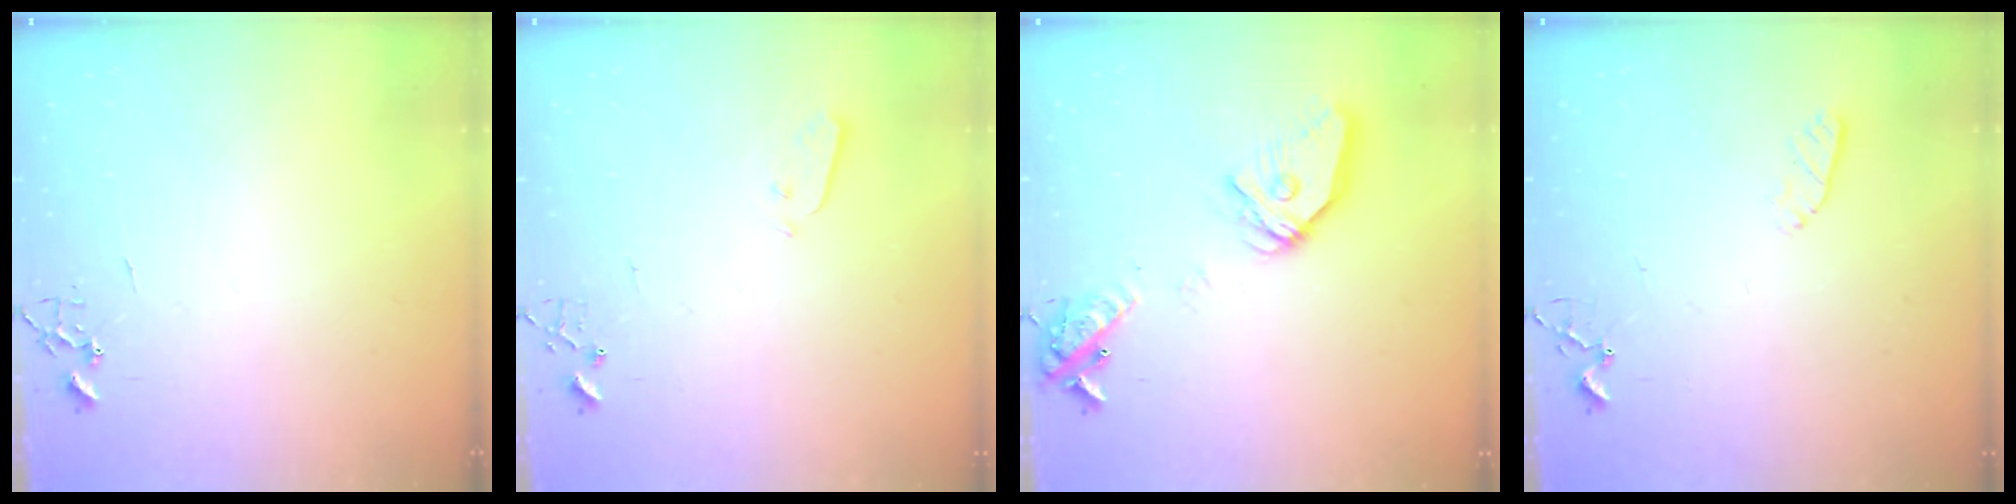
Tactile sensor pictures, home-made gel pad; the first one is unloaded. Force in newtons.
{"total": 3.0, "press": 2.9, "slide": 0.3}
{"total": 17.0, "press": 16.8, "slide": 2.6}
{"total": 3.5, "press": 3.4, "slide": 0.5}